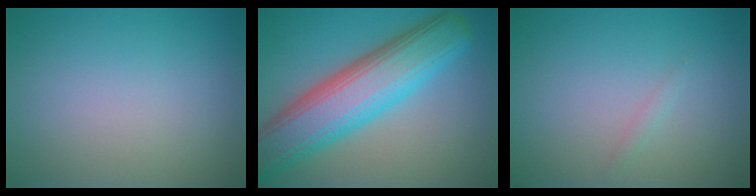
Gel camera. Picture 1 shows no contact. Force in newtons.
{"total": 9.9, "press": 9.8, "slide": 0.6}
{"total": 0.6, "press": 0.6, "slide": 0.0}